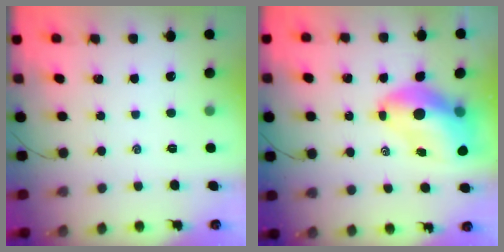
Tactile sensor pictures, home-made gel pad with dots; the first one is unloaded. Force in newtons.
{"total": 12.3, "press": 11.7, "slide": 3.8}